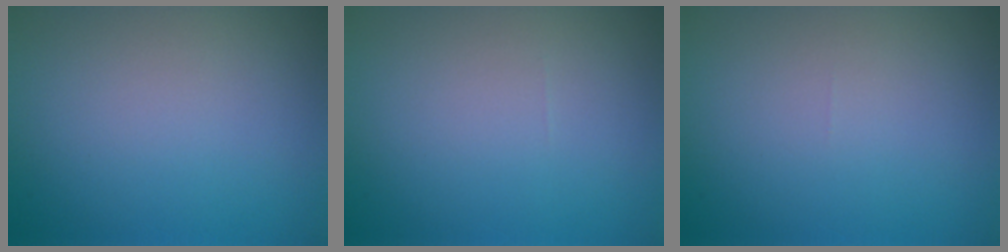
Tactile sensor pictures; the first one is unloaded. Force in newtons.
{"total": 0.0}
{"total": 0.0}